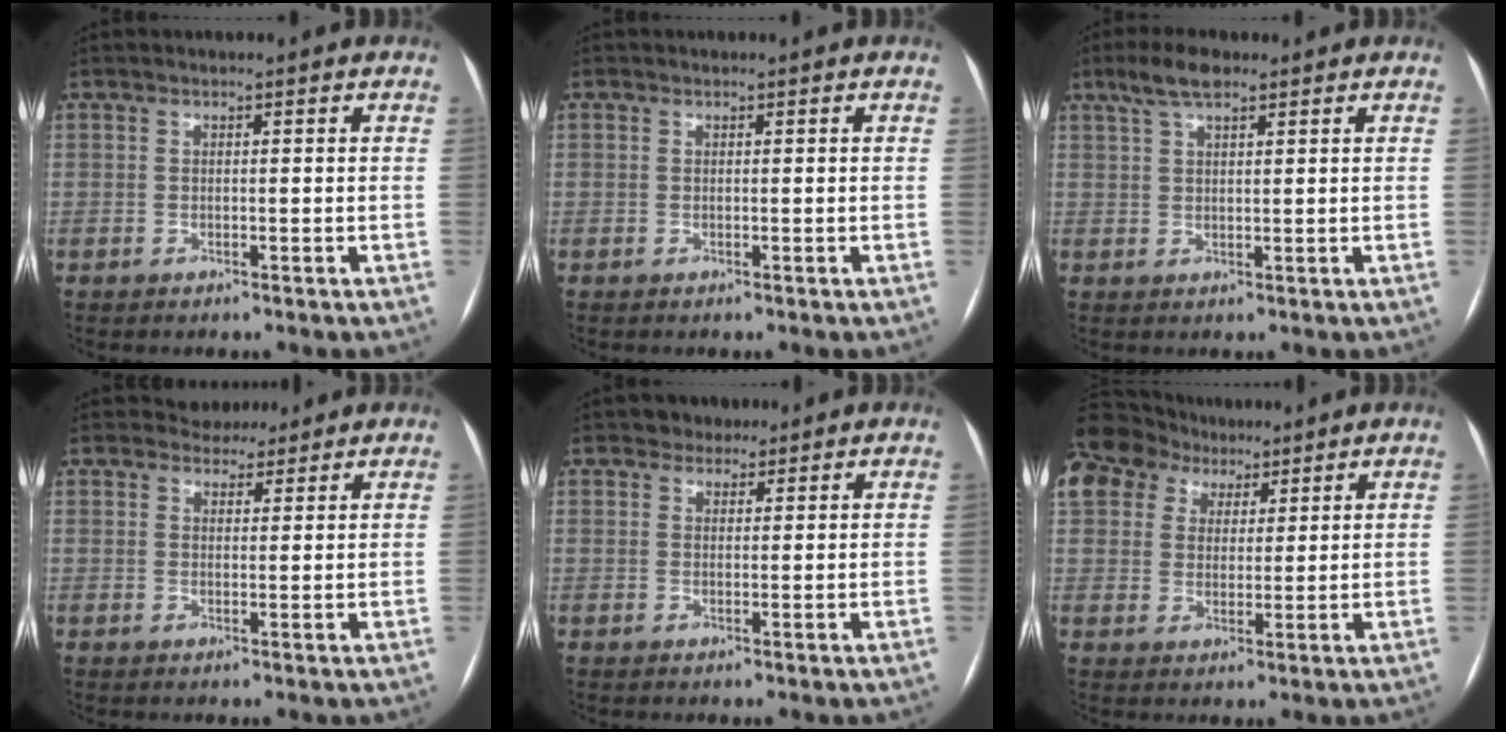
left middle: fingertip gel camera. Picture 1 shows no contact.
{"total": 0.0}
{"total": 4.8, "force": [3.4, 1.3, 3.2], "torque": [-0.072, 0.017, 0.064]}
{"total": 3.4, "force": [3.0, 1.5, -0.1], "torque": [0.004, 0.005, 0.041]}
{"total": 2.5, "force": [1.9, 1.6, 0.1], "torque": [0.002, 0.008, 0.024]}
{"total": 17.8, "force": [11.7, 11.8, 6.5], "torque": [-0.210, 0.066, 0.220]}